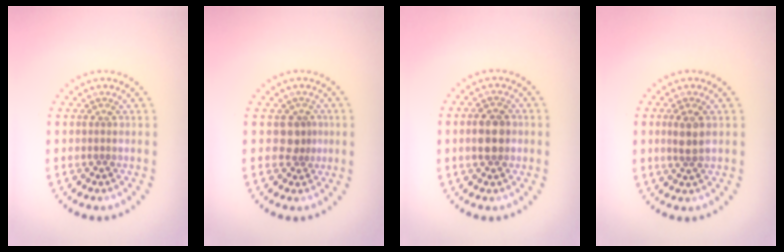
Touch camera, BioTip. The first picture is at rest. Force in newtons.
{"total": 2.0, "press": 1.6, "slide": 1.2}
{"total": 3.3, "press": 3.3, "slide": 0.1}
{"total": 2.1, "press": 2.0, "slide": 0.7}